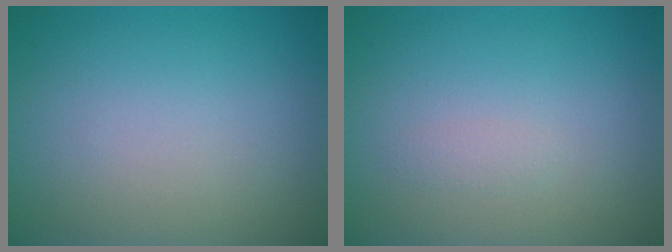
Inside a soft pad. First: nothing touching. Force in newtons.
{"total": 0.6, "press": 0.6, "slide": 0.0}